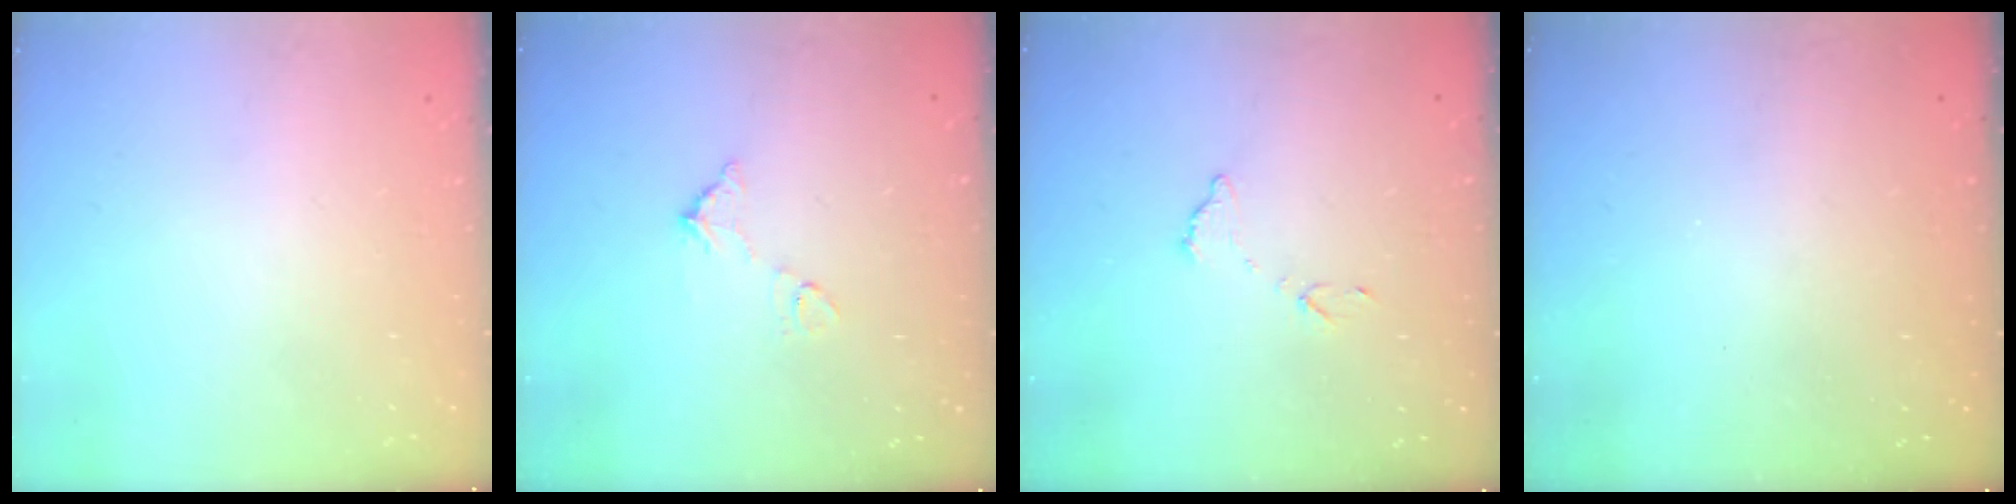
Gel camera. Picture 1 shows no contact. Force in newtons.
{"total": 6.2, "press": 6.2, "slide": 0.3}
{"total": 6.5, "press": 6.5, "slide": 0.4}
{"total": 3.2, "press": 3.2, "slide": 0.1}